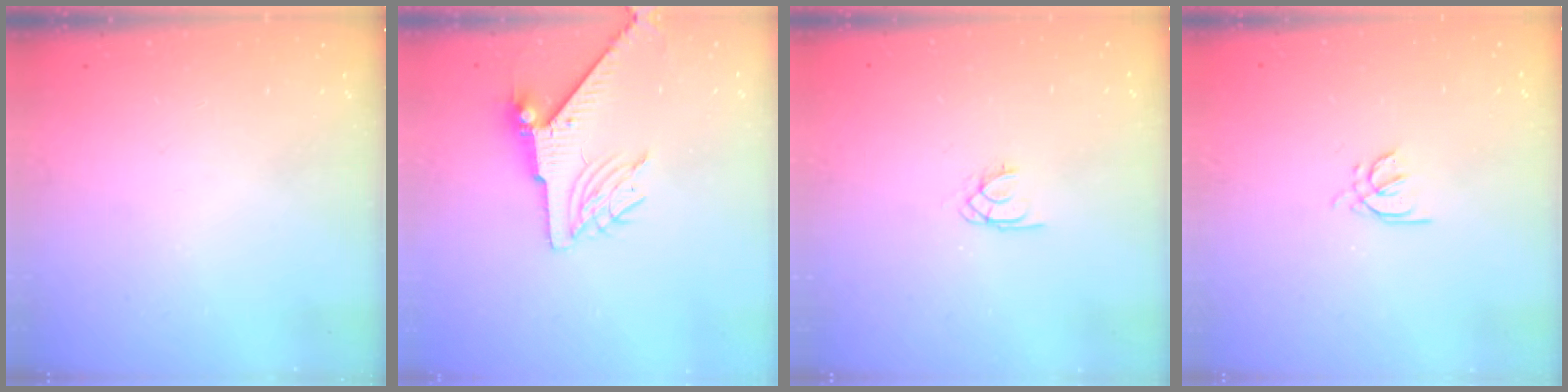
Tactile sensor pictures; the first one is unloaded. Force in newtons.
{"total": 7.2, "press": 7.2, "slide": 1.0}
{"total": 1.8, "press": 1.8, "slide": 0.3}
{"total": 2.8, "press": 2.7, "slide": 0.8}